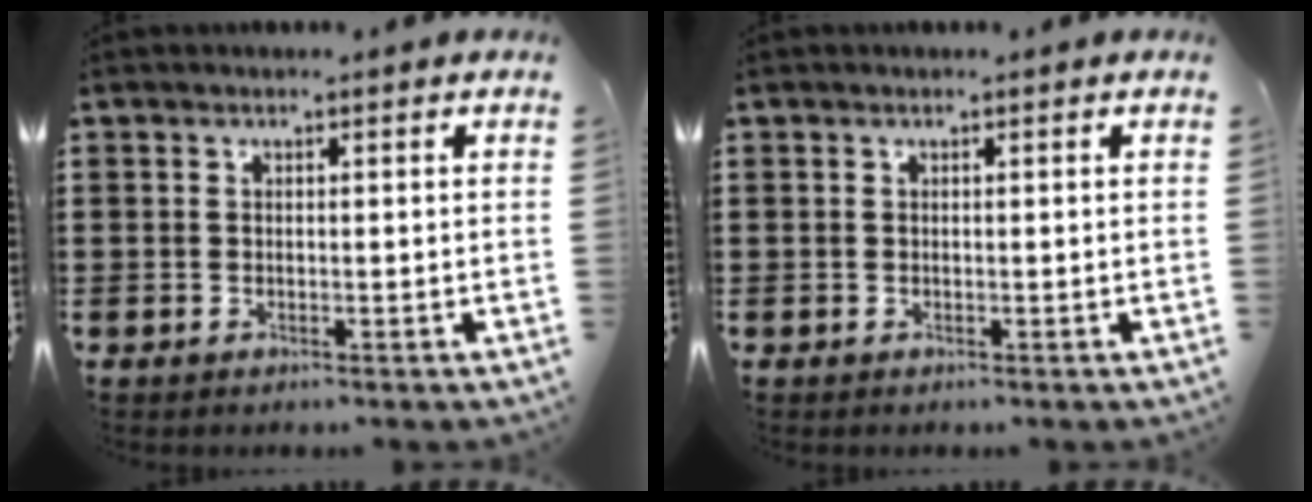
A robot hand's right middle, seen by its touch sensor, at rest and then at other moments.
{"total": 0.0}